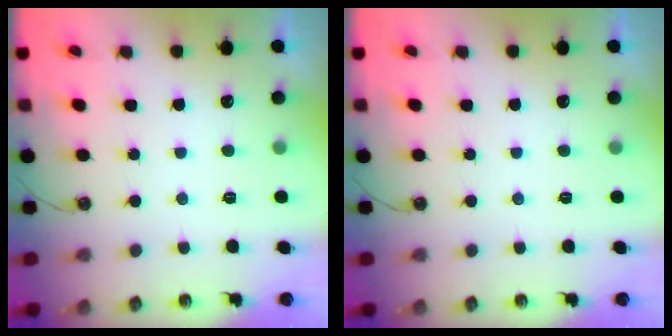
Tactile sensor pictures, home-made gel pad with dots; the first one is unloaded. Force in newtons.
{"total": 0.0}